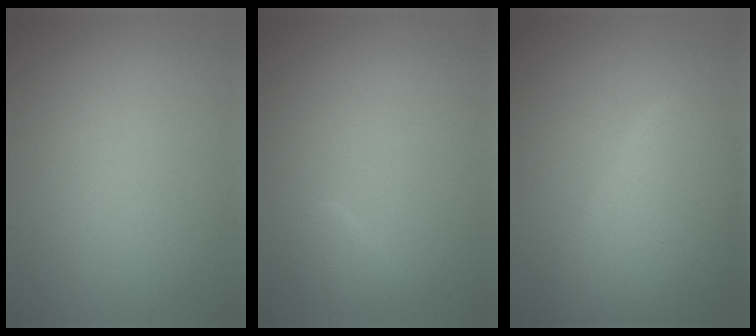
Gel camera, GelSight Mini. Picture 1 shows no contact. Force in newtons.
{"total": 1.2, "press": 1.2, "slide": 0.1}
{"total": 6.9, "press": 6.9, "slide": 0.2}